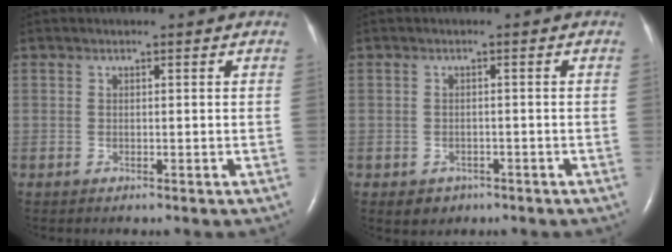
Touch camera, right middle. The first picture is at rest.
{"total": 2.4, "force": [-1.3, 1.9, 0.5], "torque": [-0.008, 0.006, -0.010]}